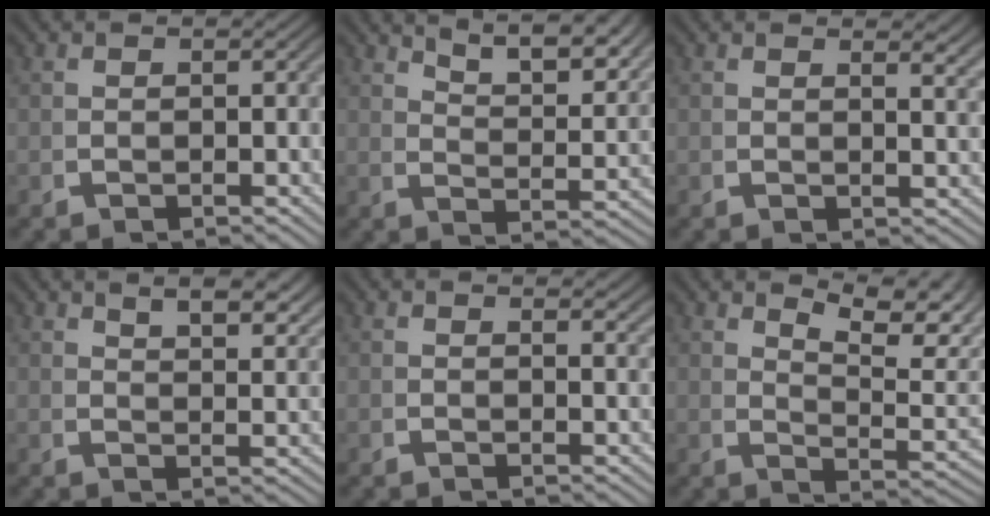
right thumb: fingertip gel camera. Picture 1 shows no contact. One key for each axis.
{"total": 7.6, "fx": 6.1, "fy": 1.7, "fz": 4.2, "tx": -0.052, "ty": 0.016, "tz": 0.097}
{"total": 2.2, "fx": 1.5, "fy": 0.7, "fz": 1.5, "tx": -0.014, "ty": -0.001, "tz": 0.021}
{"total": 4.8, "fx": 3.5, "fy": 1.4, "fz": 3.0, "tx": -0.032, "ty": 0.008, "tz": 0.057}
{"total": 1.7, "fx": 1.3, "fy": 0.6, "fz": 0.8, "tx": -0.008, "ty": 0.000, "tz": 0.017}
{"total": 7.1, "fx": 3.2, "fy": 2.9, "fz": 5.6, "tx": -0.071, "ty": 0.003, "tz": 0.055}